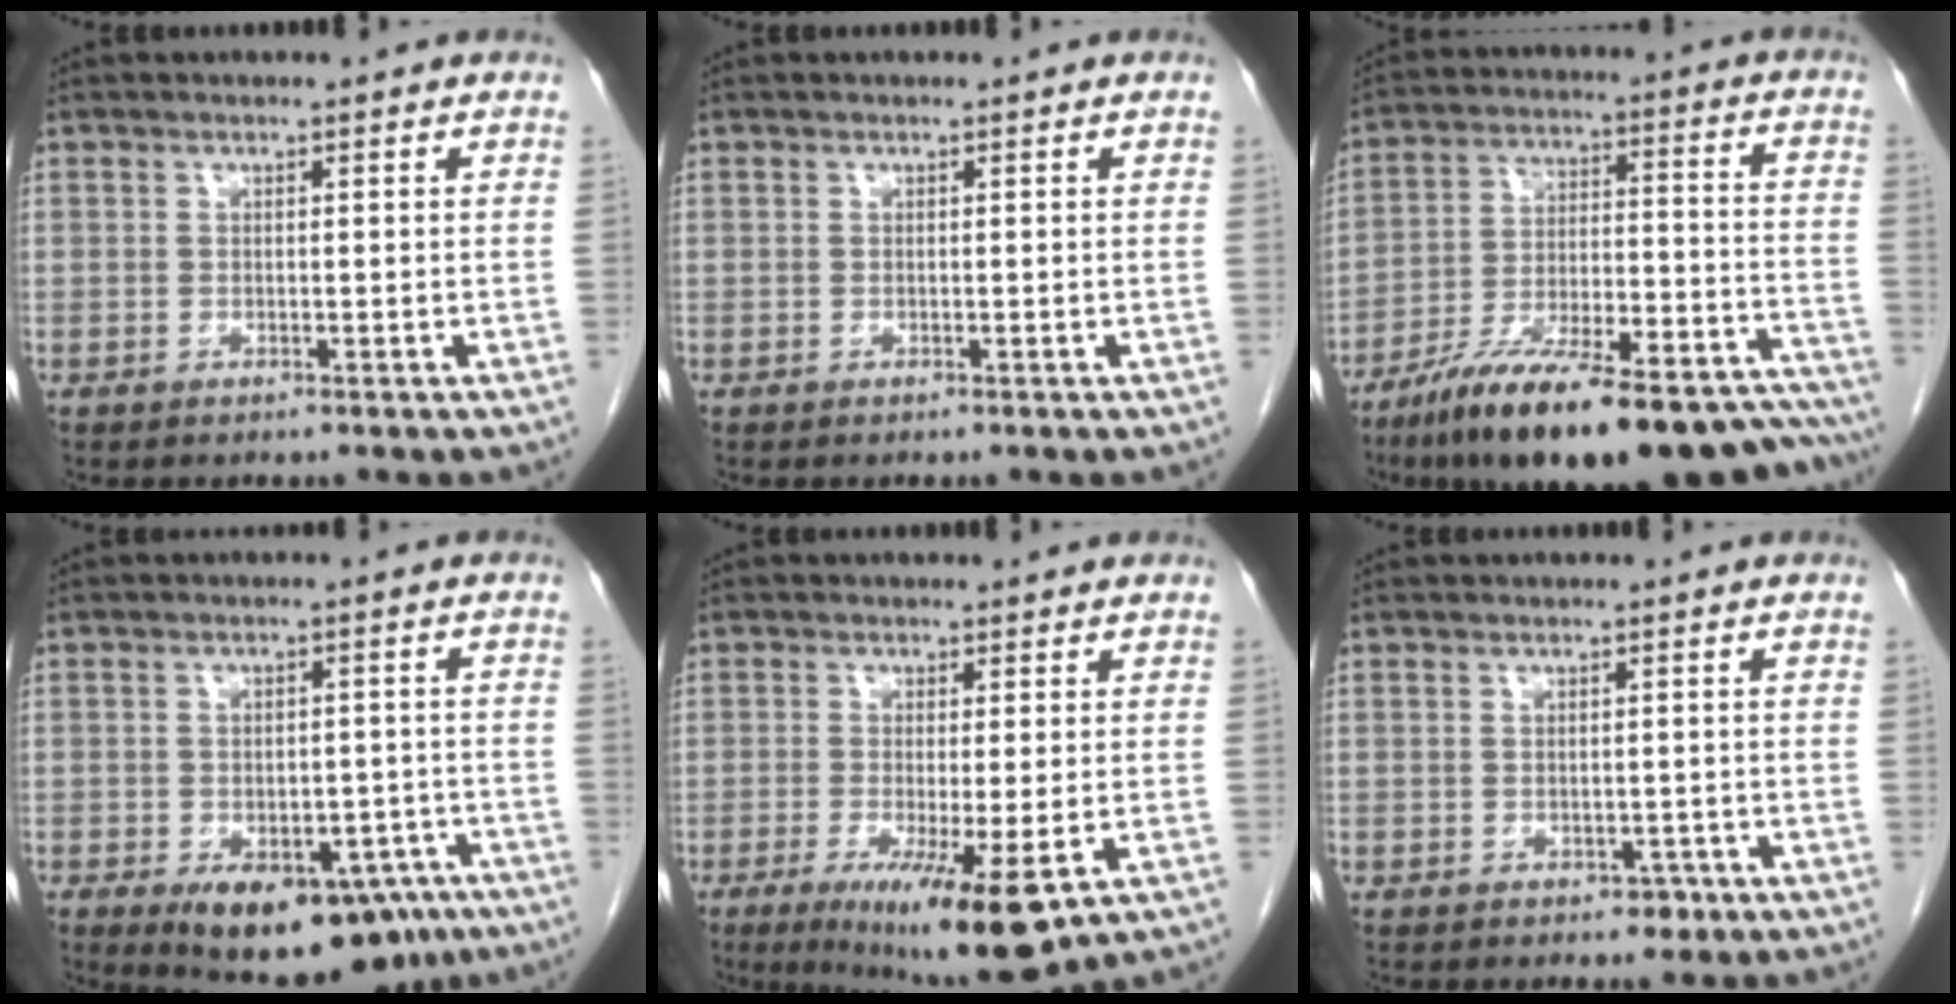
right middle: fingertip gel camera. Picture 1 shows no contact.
{"total": 0.0}
{"total": 26.6, "force": [-21.8, 5.1, 14.5], "torque": [-0.166, 0.012, -0.326]}
{"total": 15.1, "force": [-8.7, 8.1, 9.3], "torque": [-0.127, 0.005, -0.110]}
{"total": 10.7, "force": [-4.8, 1.7, 9.5], "torque": [-0.142, -0.028, -0.068]}
{"total": 1.5, "force": [-0.7, 1.1, 0.7], "torque": [-0.007, 0.003, -0.006]}